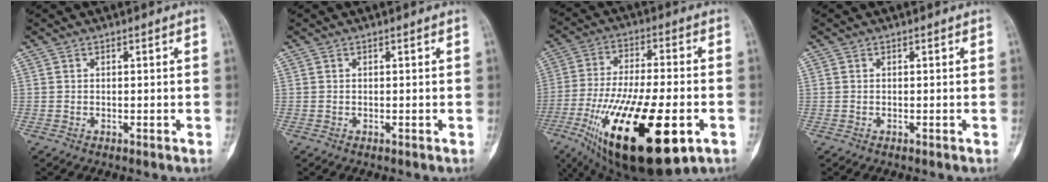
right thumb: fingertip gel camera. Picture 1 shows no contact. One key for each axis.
{"total": 0.0}
{"total": 28.1, "fx": -10.0, "fy": 10.2, "fz": 24.2, "tx": -0.441, "ty": -0.010, "tz": -0.149}
{"total": 0.0}